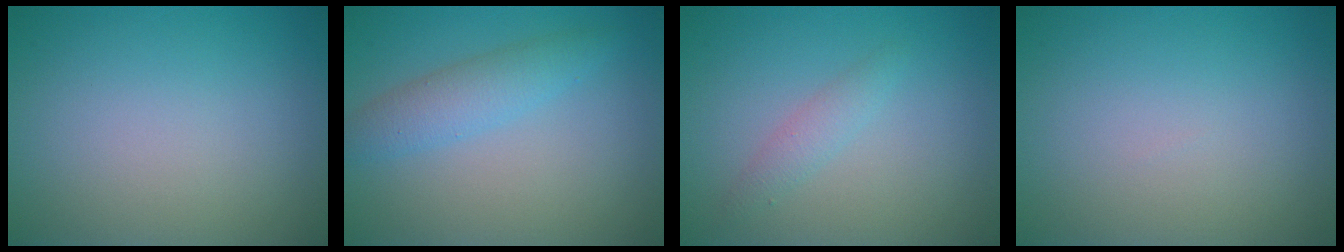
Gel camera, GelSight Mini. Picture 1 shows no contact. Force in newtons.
{"total": 2.9, "press": 2.9, "slide": 0.1}
{"total": 1.4, "press": 1.4, "slide": 0.1}
{"total": 0.0}